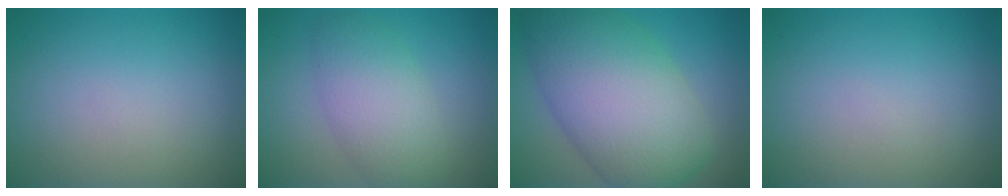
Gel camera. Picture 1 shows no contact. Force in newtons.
{"total": 5.0, "press": 5.0, "slide": 0.4}
{"total": 12.1, "press": 12.1, "slide": 0.4}
{"total": 0.0}